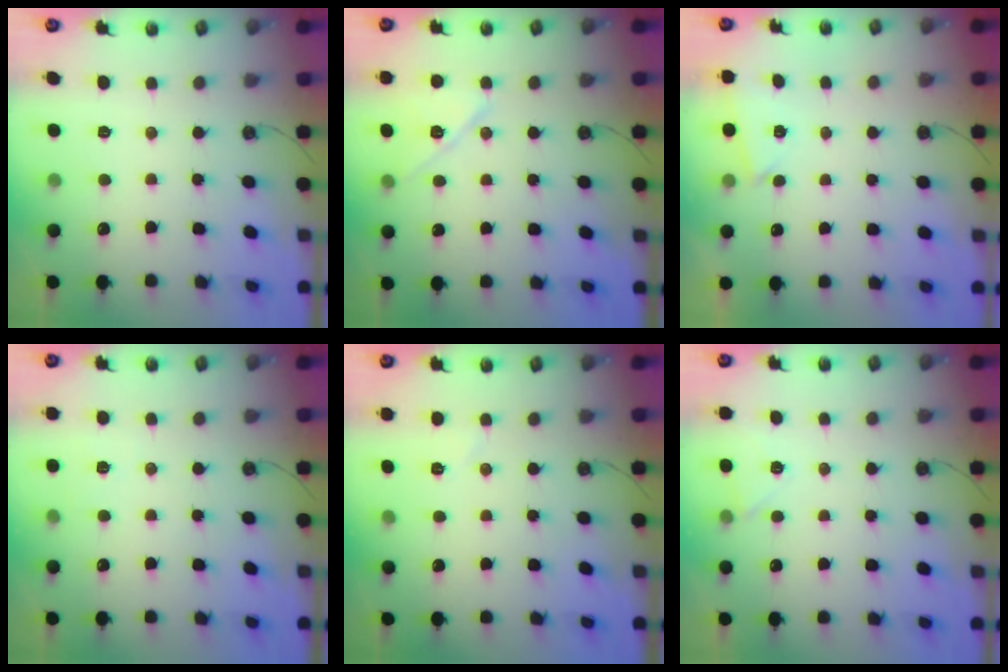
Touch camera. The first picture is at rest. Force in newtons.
{"total": 10.8, "press": 10.4, "slide": 3.2}
{"total": 2.5, "press": 1.6, "slide": 1.9}
{"total": 4.0, "press": 3.9, "slide": 0.6}
{"total": 3.0, "press": 2.8, "slide": 1.0}
{"total": 3.7, "press": 3.1, "slide": 2.1}